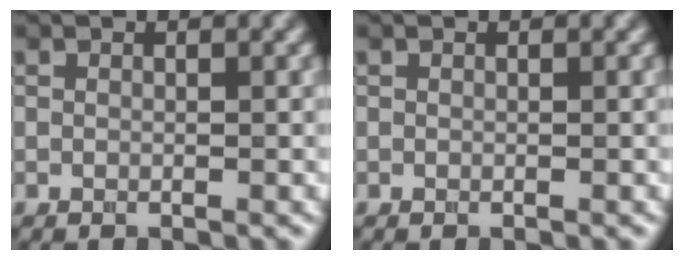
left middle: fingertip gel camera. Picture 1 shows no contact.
{"total": 0.0}